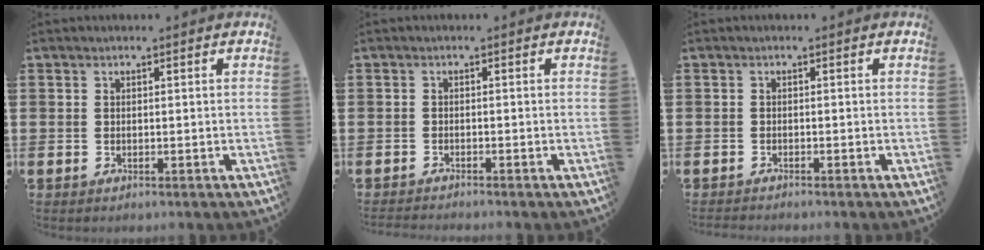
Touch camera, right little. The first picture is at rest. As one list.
[{"total": 0.9, "force": [-0.8, -0.1, 0.1], "torque": [-0.002, -0.002, -0.017]}, {"total": 0.6, "force": [-0.6, -0.1, 0.0], "torque": [-0.001, -0.002, -0.013]}]